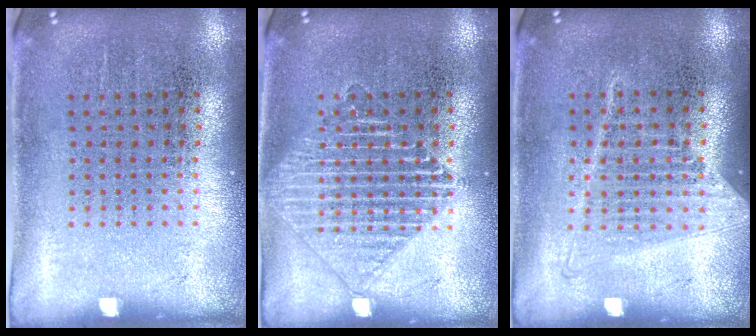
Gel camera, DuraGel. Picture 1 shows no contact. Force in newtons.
{"total": 2.6, "press": 2.6, "slide": 0.5}
{"total": 1.2, "press": 1.1, "slide": 0.5}